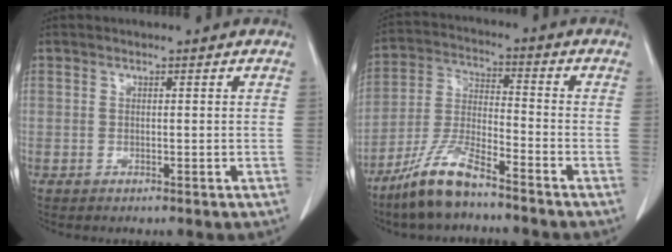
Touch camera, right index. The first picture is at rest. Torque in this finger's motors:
{"motor_torque": [0.15, -0.09, 0.01, -0.01]}